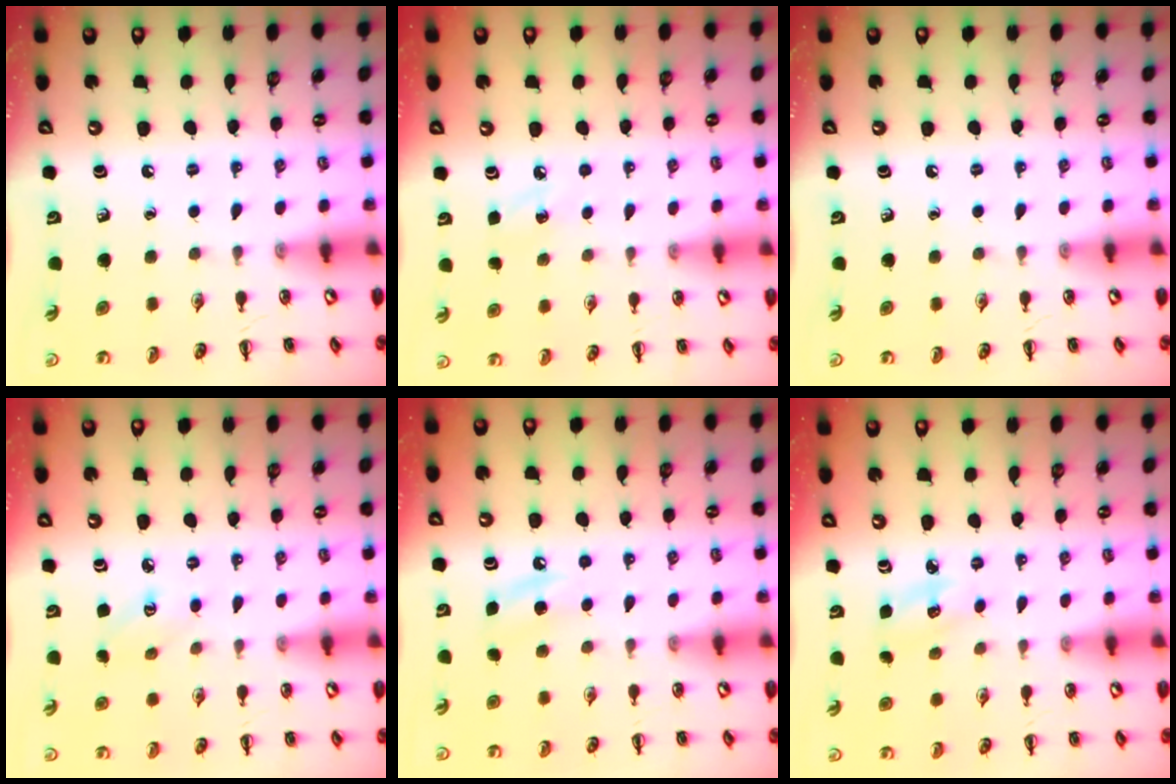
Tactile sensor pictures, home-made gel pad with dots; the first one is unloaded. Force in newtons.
{"total": 3.8, "press": 3.6, "slide": 1.0}
{"total": 0.0}
{"total": 3.2, "press": 3.1, "slide": 0.8}
{"total": 6.3, "press": 6.1, "slide": 1.5}
{"total": 3.7, "press": 3.6, "slide": 1.0}